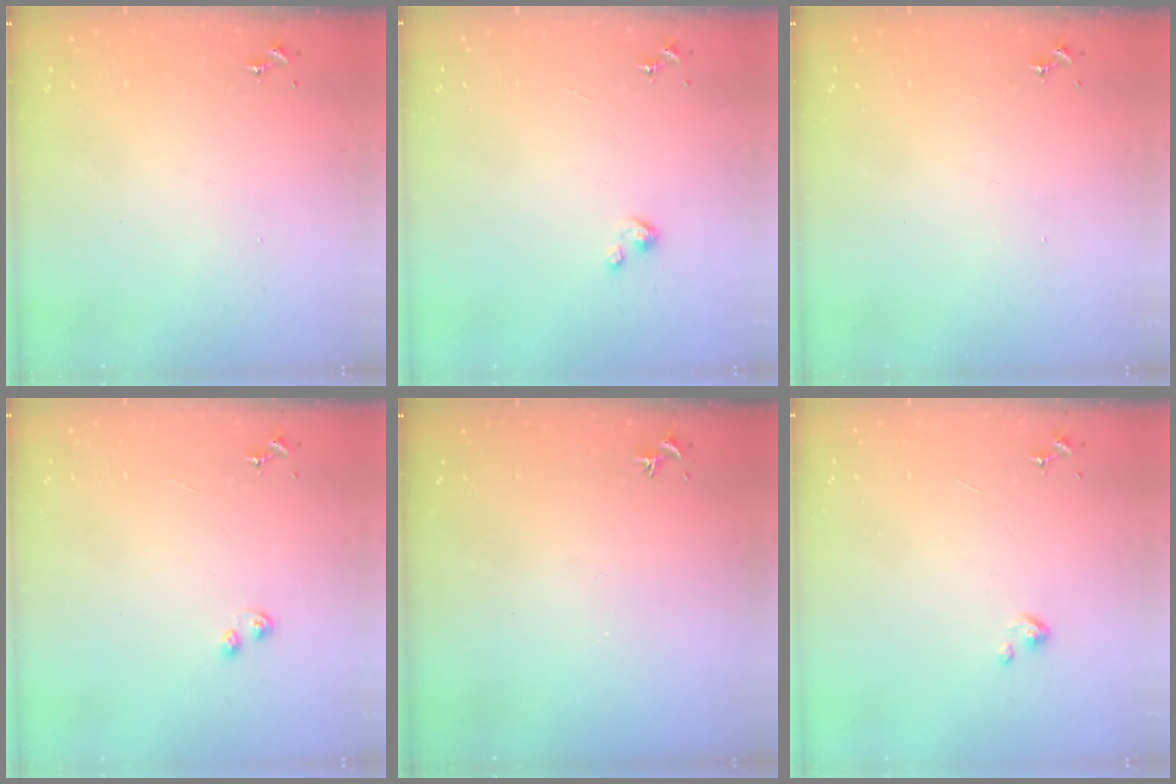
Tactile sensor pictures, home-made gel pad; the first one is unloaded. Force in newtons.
{"total": 2.1, "press": 2.1, "slide": 0.1}
{"total": 0.0}
{"total": 3.4, "press": 3.3, "slide": 0.5}
{"total": 0.0}
{"total": 3.4, "press": 3.4, "slide": 0.2}